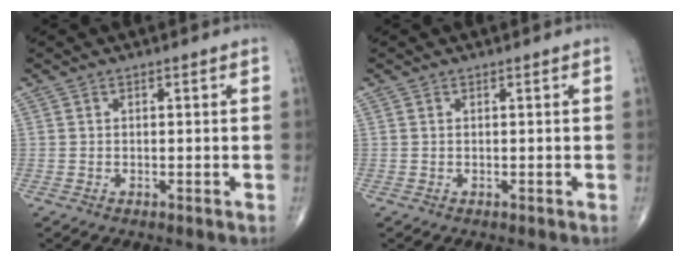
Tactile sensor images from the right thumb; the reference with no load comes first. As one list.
[{"total": 0.0}]